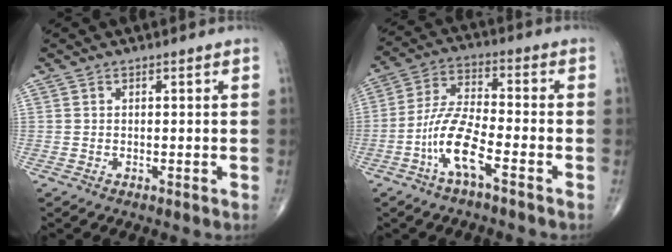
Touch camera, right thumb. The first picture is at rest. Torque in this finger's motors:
{"motor_torque": [0.28, 0.53, 0.53, 0.08, 0.22]}